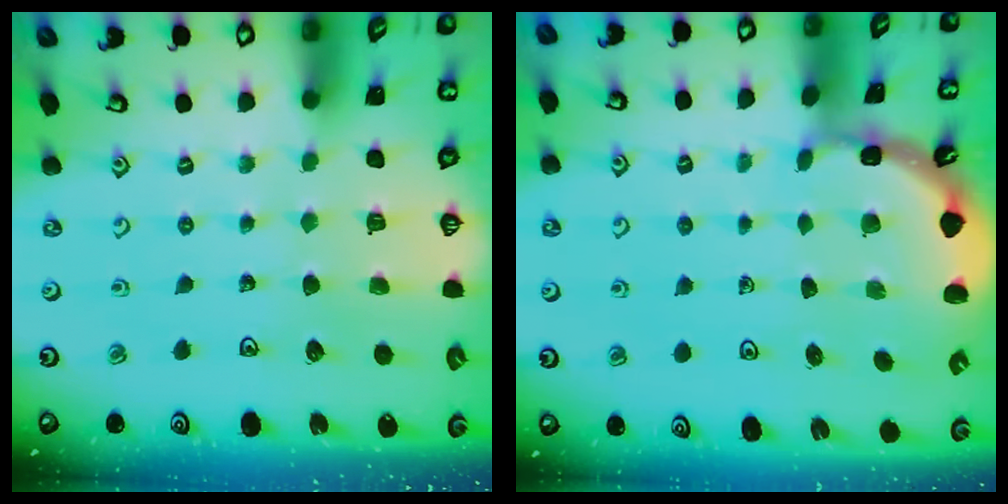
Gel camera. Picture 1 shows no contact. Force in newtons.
{"total": 1.5, "press": 1.5, "slide": 0.1}